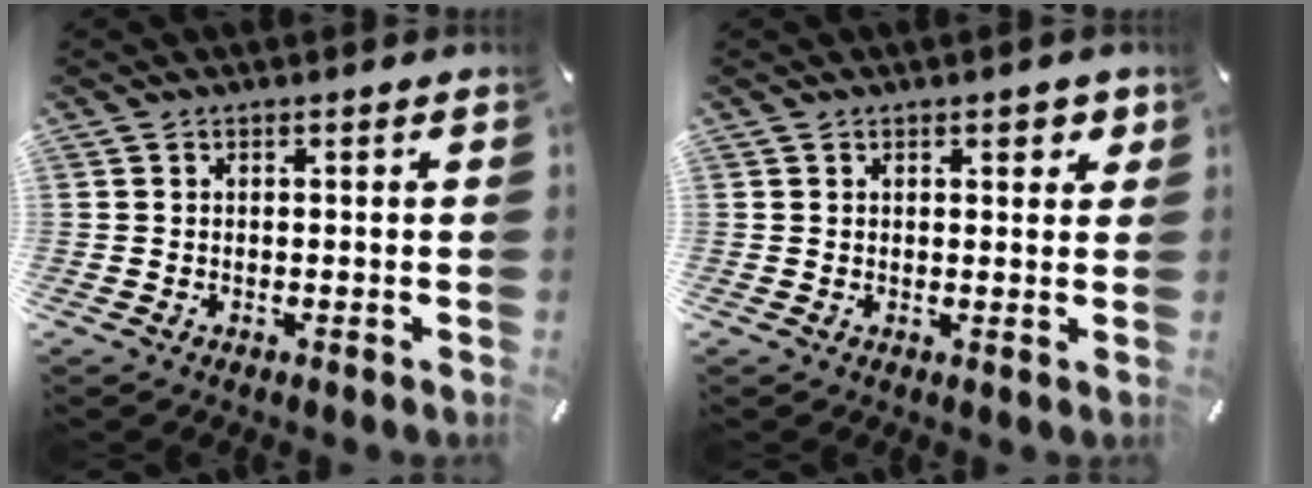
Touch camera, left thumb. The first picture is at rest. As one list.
[{"total": 2.1, "force": [1.2, 1.1, 1.4], "torque": [-0.013, -0.002, 0.016]}]